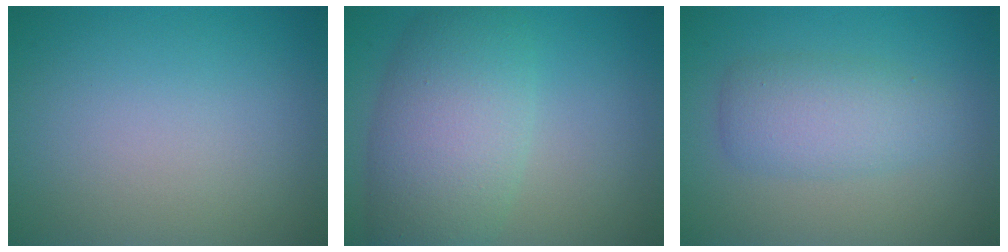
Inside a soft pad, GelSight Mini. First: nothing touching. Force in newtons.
{"total": 7.6, "press": 7.6, "slide": 0.3}
{"total": 3.7, "press": 3.7, "slide": 0.1}